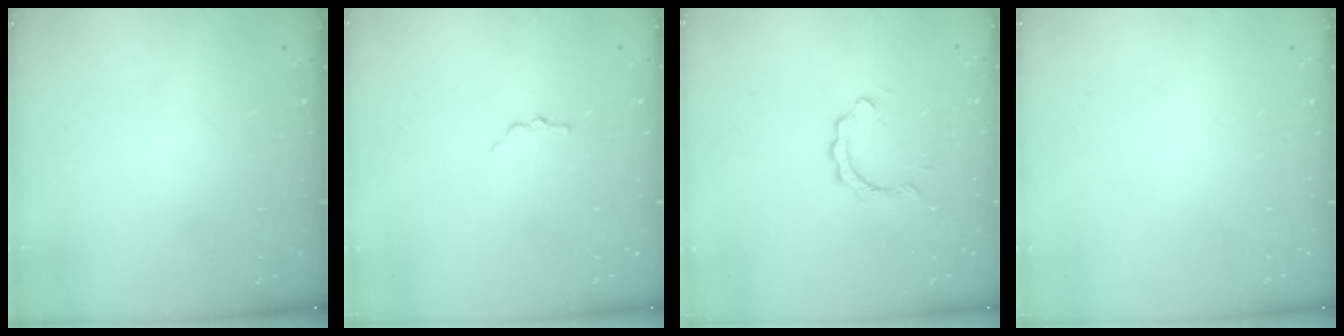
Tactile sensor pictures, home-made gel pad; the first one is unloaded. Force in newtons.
{"total": 2.9, "press": 2.9, "slide": 0.3}
{"total": 2.4, "press": 2.4, "slide": 0.3}
{"total": 0.0}